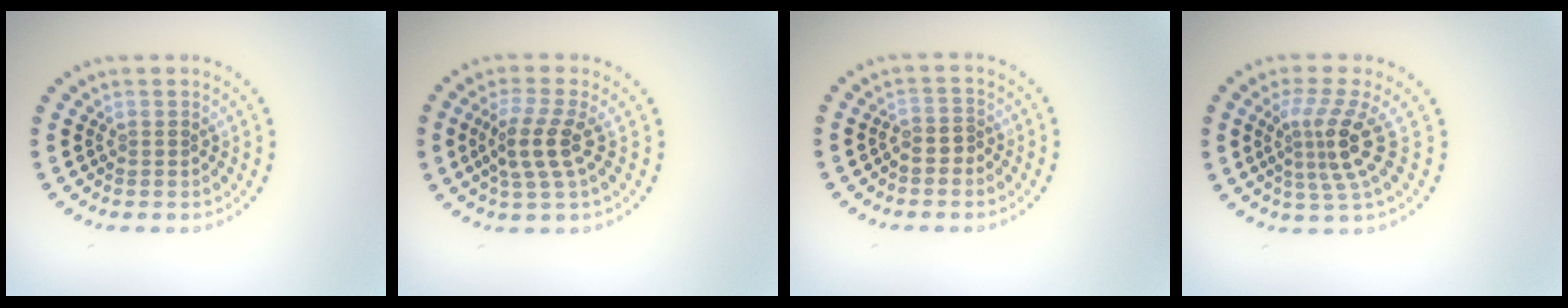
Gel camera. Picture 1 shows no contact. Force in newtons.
{"total": 3.4, "press": 3.0, "slide": 1.7}
{"total": 1.2, "press": 0.9, "slide": 0.7}
{"total": 3.8, "press": 2.6, "slide": 2.8}